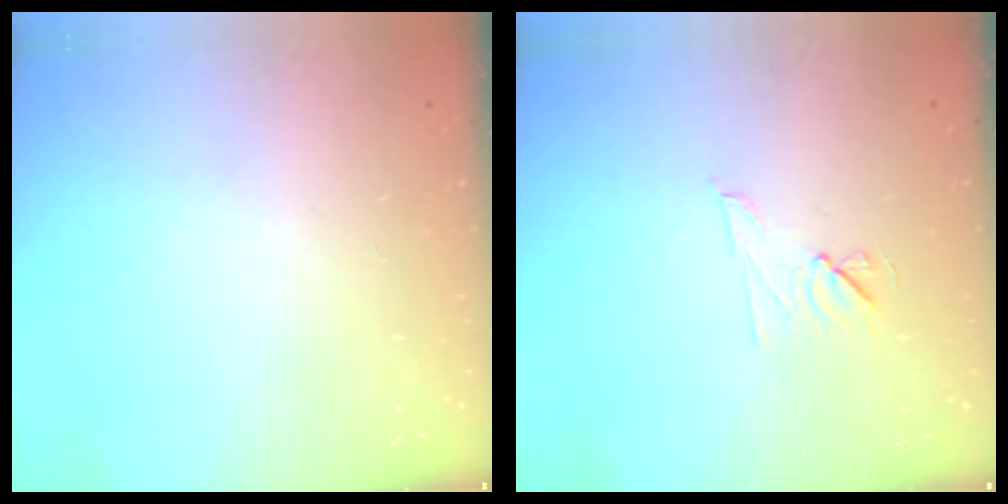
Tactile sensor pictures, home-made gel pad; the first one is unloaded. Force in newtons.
{"total": 6.7, "press": 6.5, "slide": 1.7}